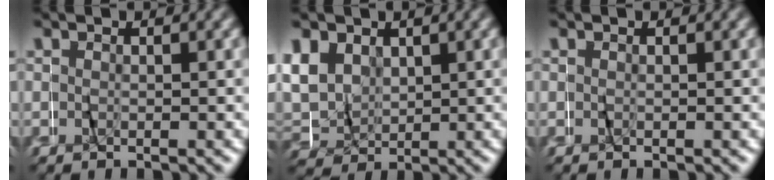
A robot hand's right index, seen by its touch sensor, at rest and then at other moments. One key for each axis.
{"total": 8.0, "fx": 1.9, "fy": 7.3, "fz": 2.8, "tx": -0.083, "ty": 0.002, "tz": 0.029}
{"total": 0.0}